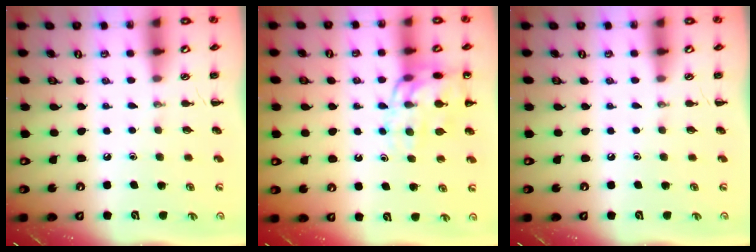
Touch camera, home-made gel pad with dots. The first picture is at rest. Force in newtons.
{"total": 14.1, "press": 14.0, "slide": 2.2}
{"total": 0.0}